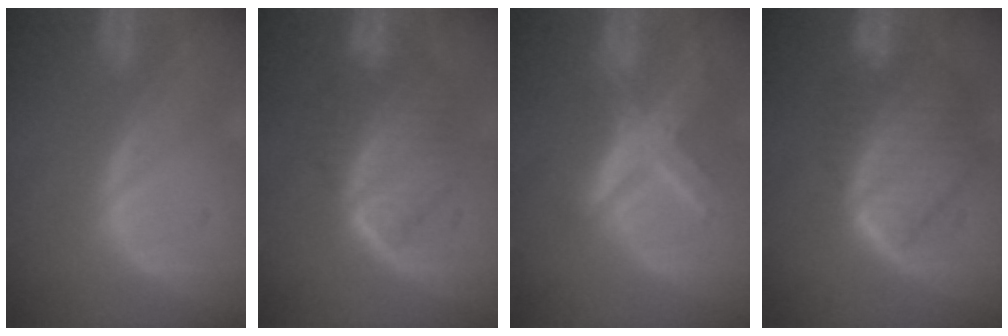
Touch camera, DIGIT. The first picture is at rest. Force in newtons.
{"total": 7.3, "press": 7.3, "slide": 0.2}
{"total": 8.4, "press": 7.2, "slide": 4.4}
{"total": 10.1, "press": 8.8, "slide": 5.1}